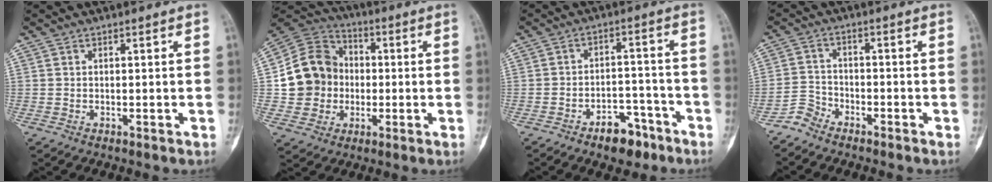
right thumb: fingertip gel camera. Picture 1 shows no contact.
{"total": 14.1, "force": [-0.7, 12.9, 5.6], "torque": [-0.077, 0.023, -0.015]}
{"total": 7.7, "force": [-5.1, 4.1, 4.0], "torque": [-0.035, 0.044, -0.076]}
{"total": 3.6, "force": [-3.3, 1.5, 0.1], "torque": [0.003, 0.012, -0.075]}